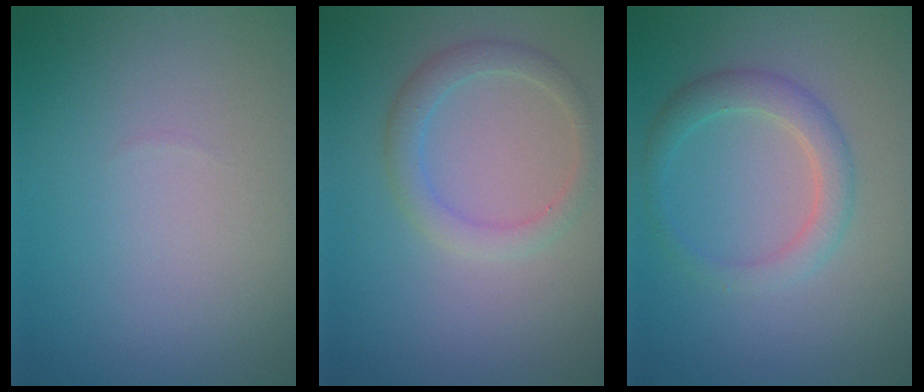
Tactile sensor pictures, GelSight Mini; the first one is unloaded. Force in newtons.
{"total": 2.2, "press": 2.2, "slide": 0.1}
{"total": 2.7, "press": 2.7, "slide": 0.1}